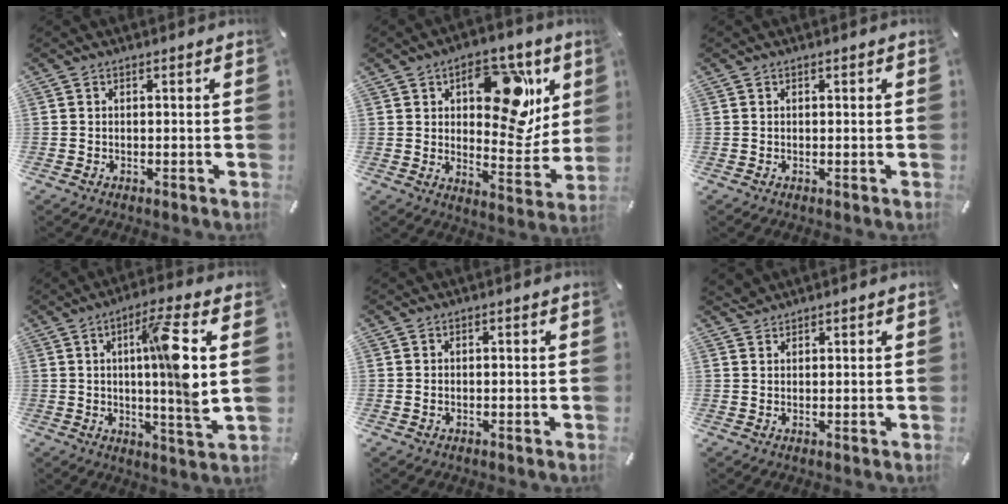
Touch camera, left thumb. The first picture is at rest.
{"total": 18.3, "force": [7.8, 10.3, 13.0], "torque": [-0.144, -0.043, 0.125]}
{"total": 0.0}
{"total": 13.1, "force": [2.8, 0.6, 12.8], "torque": [-0.197, -0.017, 0.035]}
{"total": 0.8, "force": [-0.2, 0.4, 0.7], "torque": [-0.014, 0.000, -0.003]}
{"total": 1.5, "force": [1.4, 0.5, -0.1], "torque": [0.000, -0.002, 0.029]}